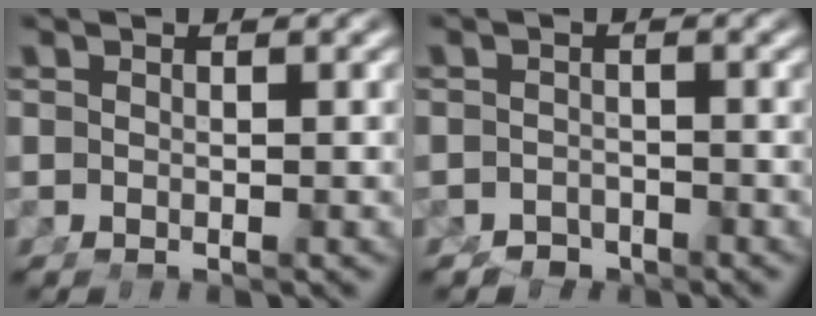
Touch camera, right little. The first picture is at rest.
{"total": 2.2, "force": [-2.0, 0.8, -0.2], "torque": [0.006, -0.019, -0.027]}